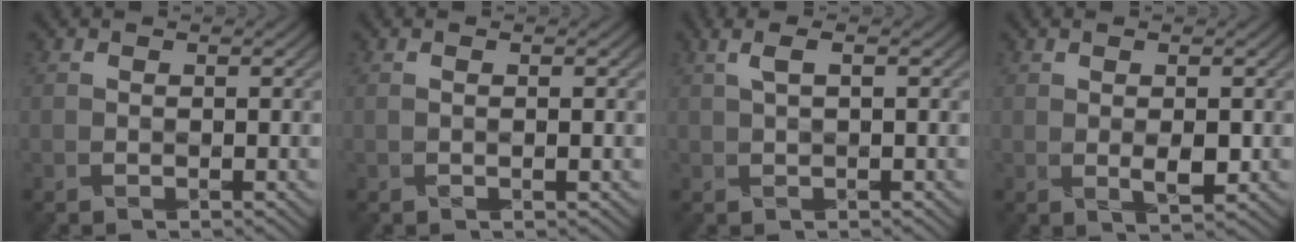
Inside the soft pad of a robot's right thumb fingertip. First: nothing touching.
{"total": 0.8, "force": [0.1, 0.1, 0.8], "torque": [-0.017, 0.002, -0.001]}
{"total": 1.8, "force": [0.7, 0.4, 1.6], "torque": [-0.029, 0.008, 0.015]}
{"total": 2.3, "force": [0.3, 0.5, 2.2], "torque": [-0.043, -0.002, 0.012]}